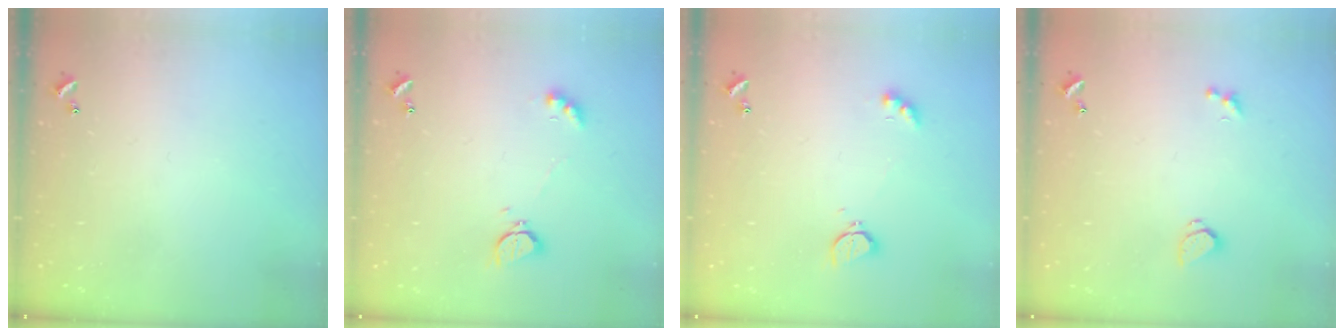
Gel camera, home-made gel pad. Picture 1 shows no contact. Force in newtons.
{"total": 2.3, "press": 2.3, "slide": 0.5}
{"total": 2.8, "press": 2.7, "slide": 0.6}
{"total": 0.8, "press": 0.6, "slide": 0.4}